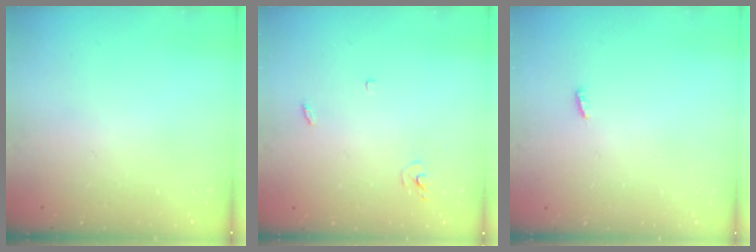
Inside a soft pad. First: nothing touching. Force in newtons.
{"total": 2.9, "press": 2.9, "slide": 0.2}
{"total": 3.0, "press": 2.9, "slide": 0.8}